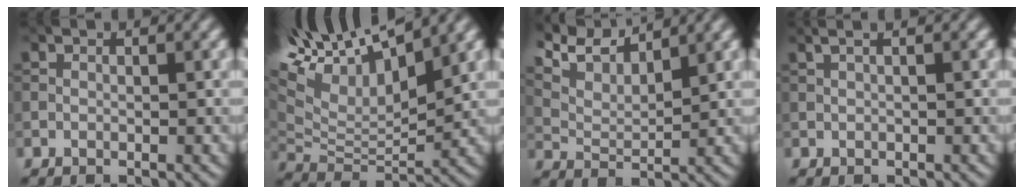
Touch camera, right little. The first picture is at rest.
{"total": 13.2, "force": [8.9, 4.6, 8.6], "torque": [-0.192, 0.037, 0.150]}
{"total": 6.2, "force": [5.3, 1.4, 2.8], "torque": [-0.063, 0.009, 0.093]}
{"total": 2.7, "force": [1.4, 1.2, 1.9], "torque": [-0.018, 0.017, -0.003]}